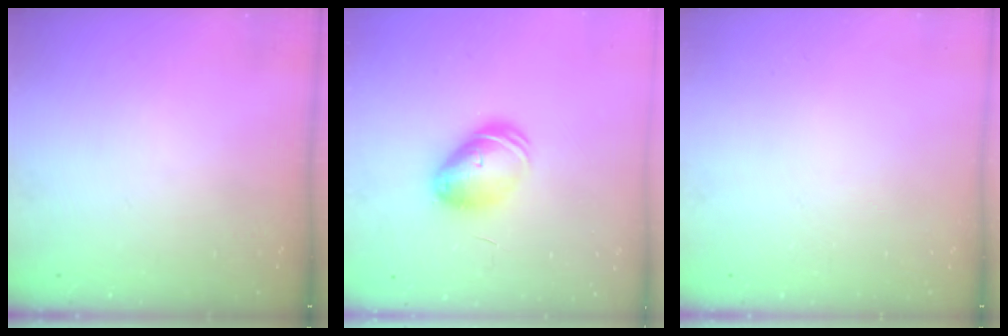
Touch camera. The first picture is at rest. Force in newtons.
{"total": 9.2, "press": 9.1, "slide": 1.5}
{"total": 0.0}